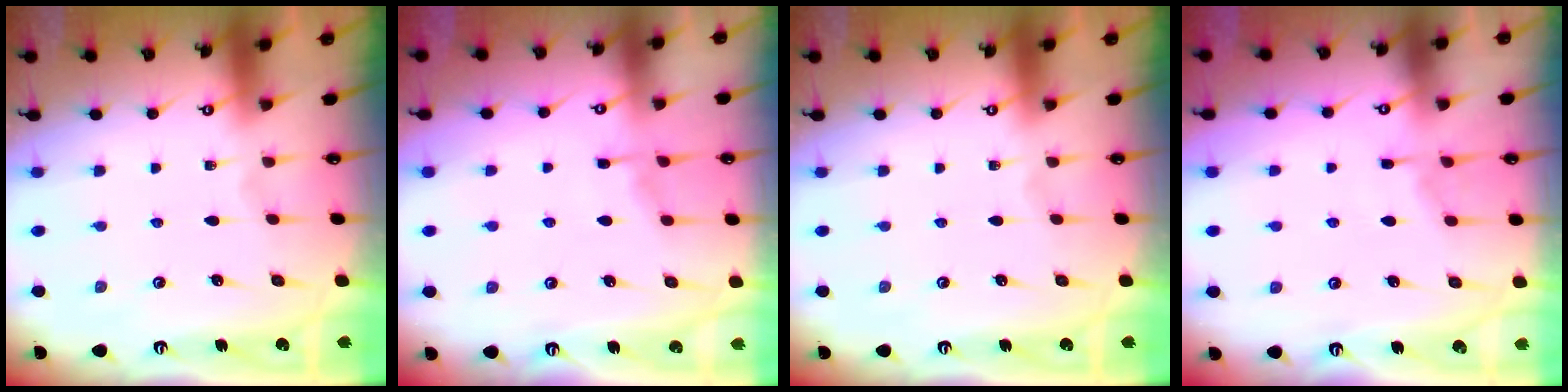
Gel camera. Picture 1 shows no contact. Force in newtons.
{"total": 3.0, "press": 3.0, "slide": 0.5}
{"total": 0.0}
{"total": 4.1, "press": 4.0, "slide": 0.6}